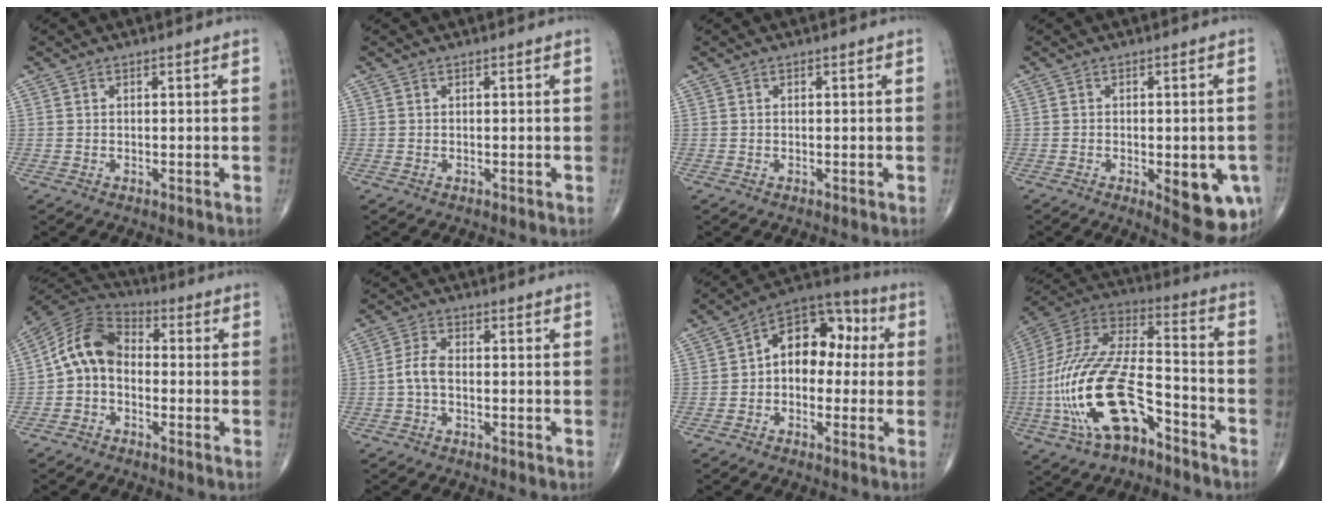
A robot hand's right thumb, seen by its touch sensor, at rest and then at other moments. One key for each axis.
{"total": 0.0}
{"total": 0.0}
{"total": 11.1, "fx": -3.4, "fy": 4.2, "fz": 9.6, "tx": -0.103, "ty": -0.007, "tz": -0.032}
{"total": 10.3, "fx": -1.2, "fy": 7.5, "fz": 6.9, "tx": -0.117, "ty": 0.036, "tz": -0.040}
{"total": 3.7, "fx": -0.9, "fy": 1.9, "fz": 3.0, "tx": -0.065, "ty": 0.013, "tz": -0.024}
{"total": 12.7, "fx": 0.8, "fy": 8.6, "fz": 9.3, "tx": -0.093, "ty": 0.044, "tz": -0.008}
{"total": 24.3, "fx": -9.5, "fy": 11.0, "fz": 19.5, "tx": -0.427, "ty": 0.049, "tz": -0.169}